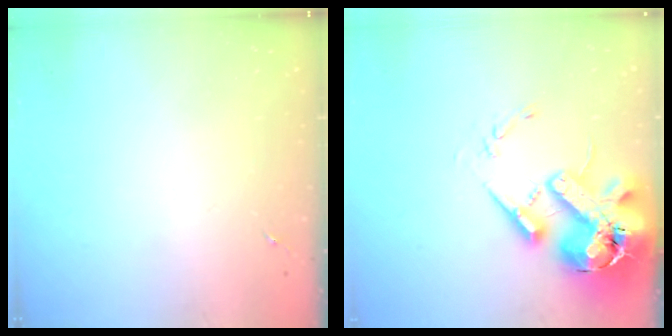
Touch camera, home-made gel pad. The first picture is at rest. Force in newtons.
{"total": 20.8, "press": 20.5, "slide": 3.5}